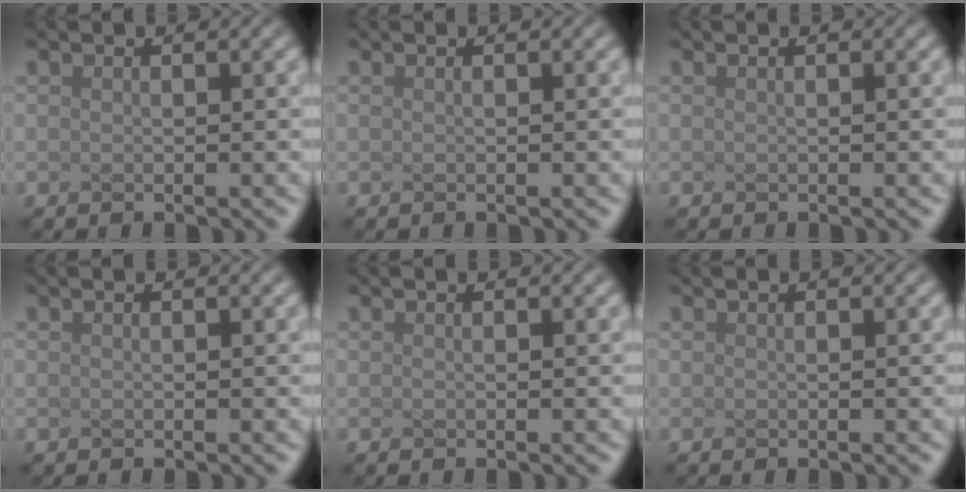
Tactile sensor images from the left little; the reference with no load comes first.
{"total": 0.0}
{"total": 0.0}
{"total": 0.0}
{"total": 0.0}
{"total": 0.0}